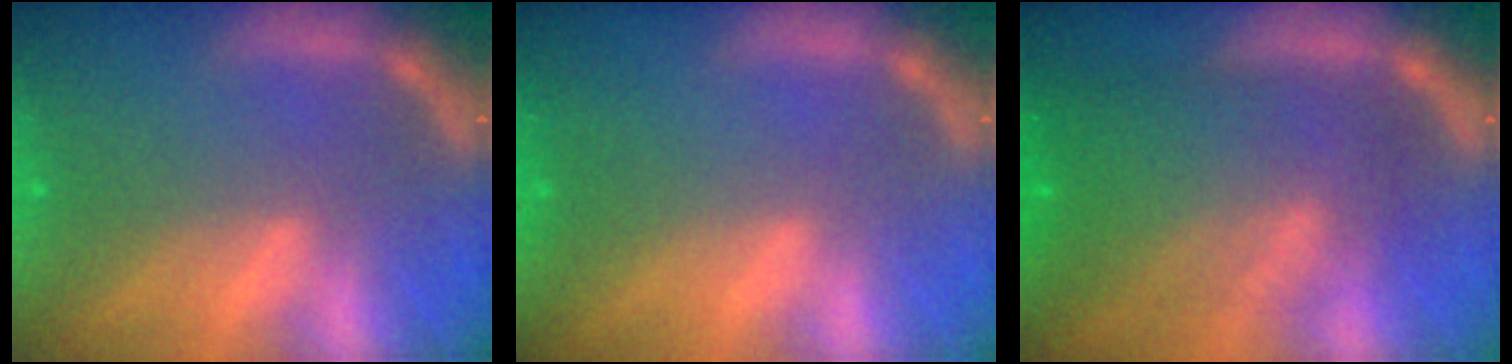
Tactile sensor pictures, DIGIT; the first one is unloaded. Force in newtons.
{"total": 0.0}
{"total": 9.6}